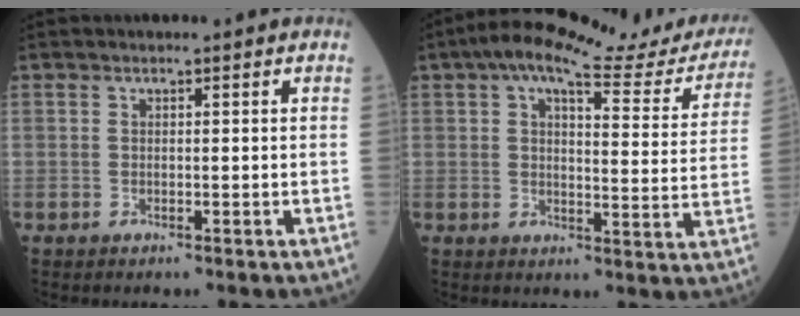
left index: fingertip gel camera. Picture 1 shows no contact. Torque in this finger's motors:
{"motor_torque": [1.11, -1.02, 0.32, 0.07]}